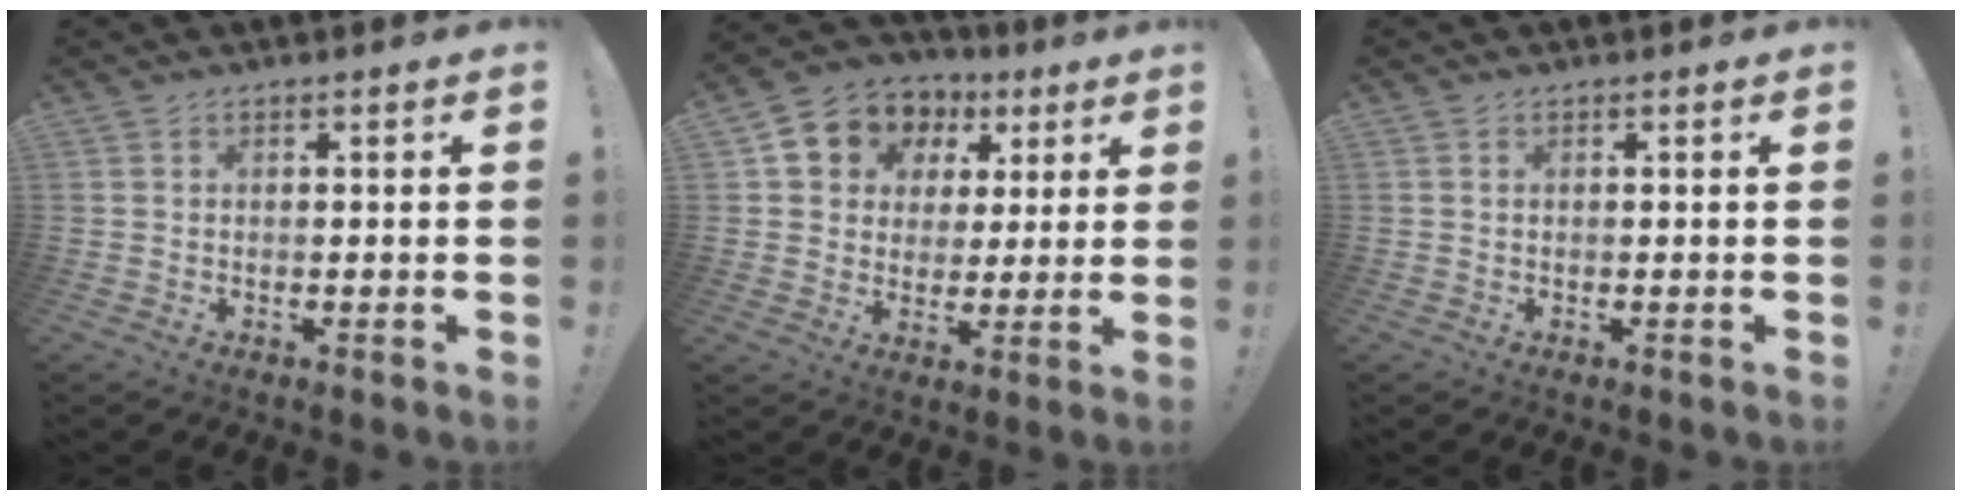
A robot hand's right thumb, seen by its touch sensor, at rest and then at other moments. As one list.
[{"total": 9.8, "force": [4.1, 8.3, 3.2], "torque": [-0.055, -0.024, 0.080]}, {"total": 0.0}]